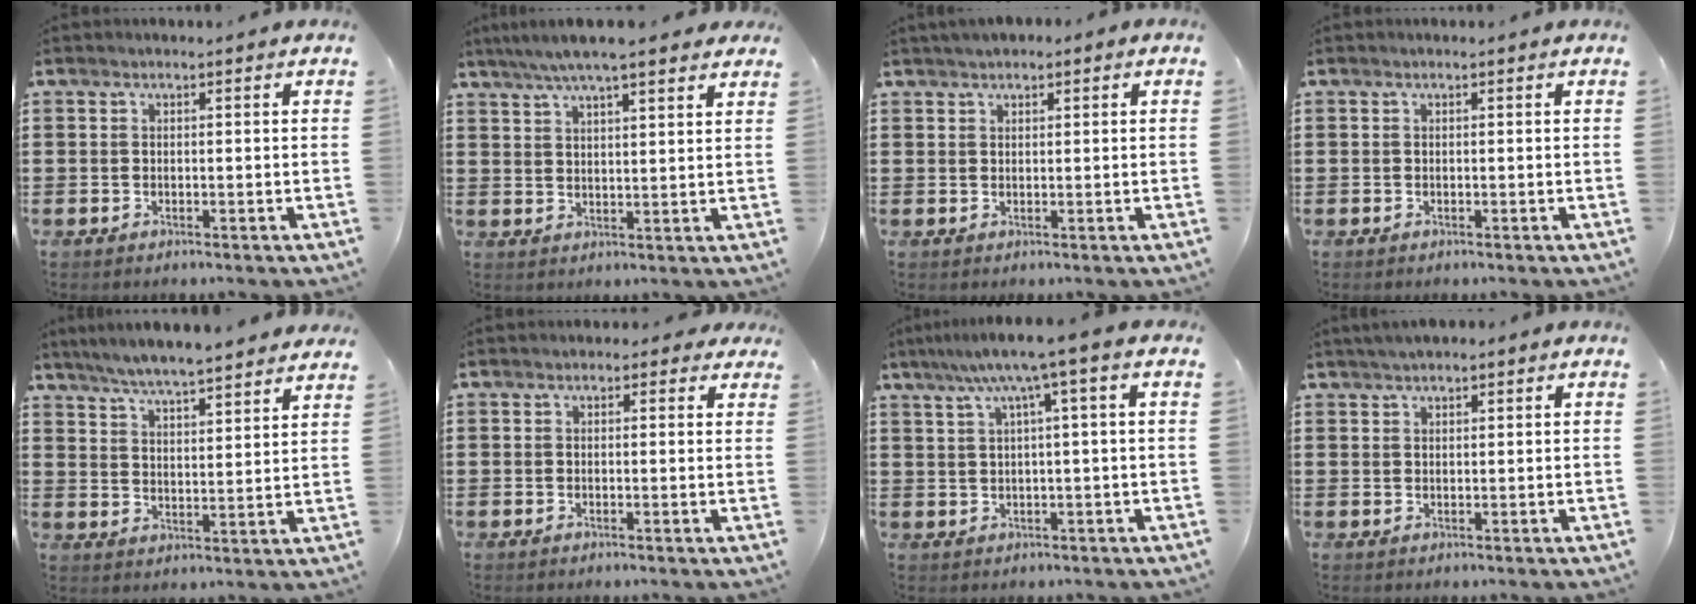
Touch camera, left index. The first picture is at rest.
{"total": 6.1, "force": [4.9, 0.6, 3.6], "torque": [-0.081, -0.007, 0.087]}
{"total": 1.3, "force": [1.1, 0.6, 0.5], "torque": [-0.013, 0.006, 0.020]}
{"total": 0.0}
{"total": 5.3, "force": [5.2, -0.2, 1.1], "torque": [-0.044, -0.024, 0.091]}
{"total": 1.2, "force": [0.5, 1.0, 0.6], "torque": [-0.008, 0.006, 0.005]}
{"total": 6.1, "force": [2.2, -0.2, 5.7], "torque": [-0.115, -0.003, 0.032]}
{"total": 1.5, "force": [1.3, 0.5, 0.8], "torque": [-0.017, 0.004, 0.024]}